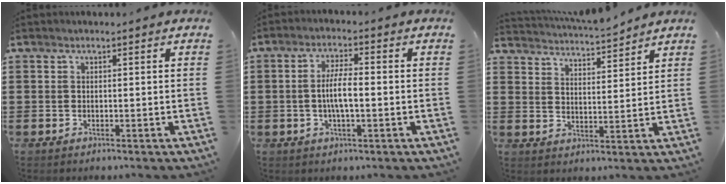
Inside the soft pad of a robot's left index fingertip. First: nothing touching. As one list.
[{"total": 5.5, "force": [-0.7, 1.3, 5.3], "torque": [-0.106, 0.000, -0.019]}, {"total": 4.1, "force": [4.1, -0.1, 0.3], "torque": [-0.025, -0.026, 0.070]}]